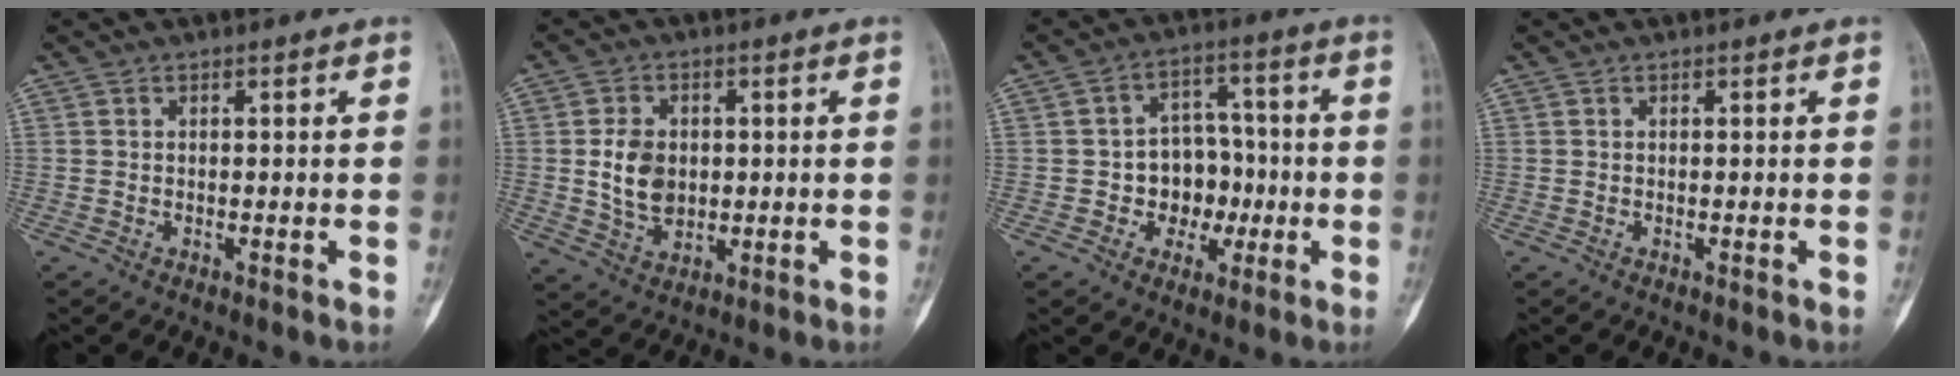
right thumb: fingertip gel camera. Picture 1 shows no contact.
{"total": 7.9, "force": [0.4, 5.8, 5.3], "torque": [-0.079, -0.007, 0.013]}
{"total": 9.0, "force": [-1.8, 7.6, 4.6], "torque": [-0.010, 0.035, -0.030]}
{"total": 0.0}